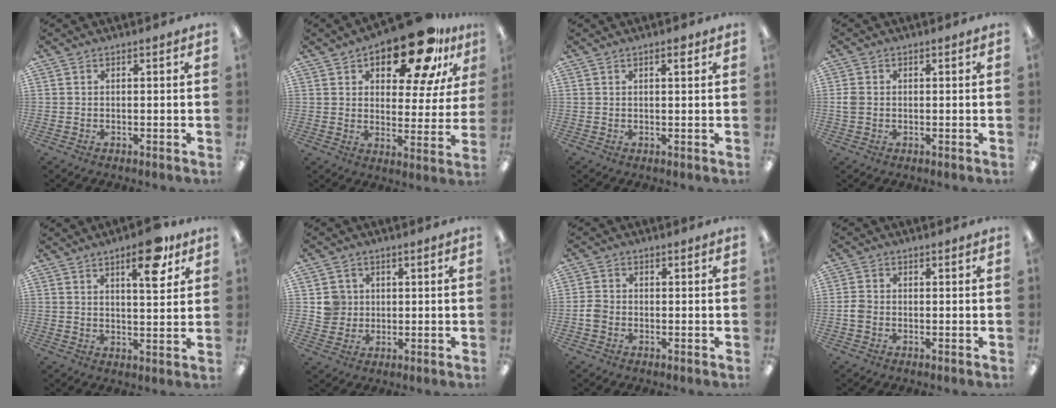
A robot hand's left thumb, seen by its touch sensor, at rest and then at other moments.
{"total": 18.6, "force": [13.3, 7.5, 10.6], "torque": [-0.159, -0.077, 0.222]}
{"total": 1.6, "force": [1.1, 0.4, 1.1], "torque": [-0.015, -0.002, 0.018]}
{"total": 2.7, "force": [0.1, 2.3, 1.5], "torque": [-0.027, 0.006, 0.002]}
{"total": 10.6, "force": [6.3, 3.6, 7.7], "torque": [-0.099, -0.029, 0.098]}
{"total": 5.4, "force": [1.1, 5.3, 0.6], "torque": [-0.014, 0.005, 0.022]}
{"total": 2.9, "force": [-0.9, 2.4, 1.4], "torque": [-0.022, 0.007, -0.016]}
{"total": 2.6, "force": [-0.5, 2.1, 1.3], "torque": [-0.023, 0.005, -0.009]}